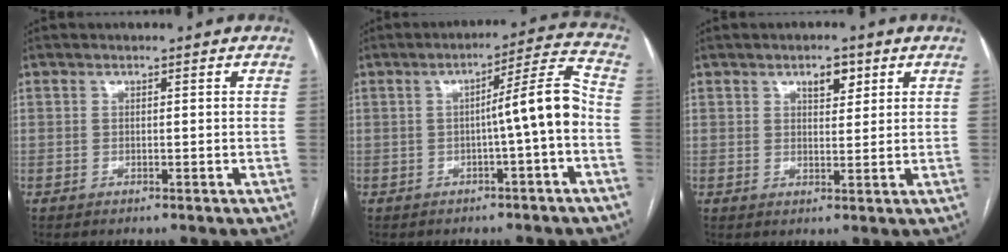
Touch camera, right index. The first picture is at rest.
{"total": 8.0, "force": [-1.6, -0.7, 7.8], "torque": [-0.109, 0.022, -0.021]}
{"total": 3.4, "force": [1.9, 1.5, 2.4], "torque": [-0.036, 0.003, 0.032]}